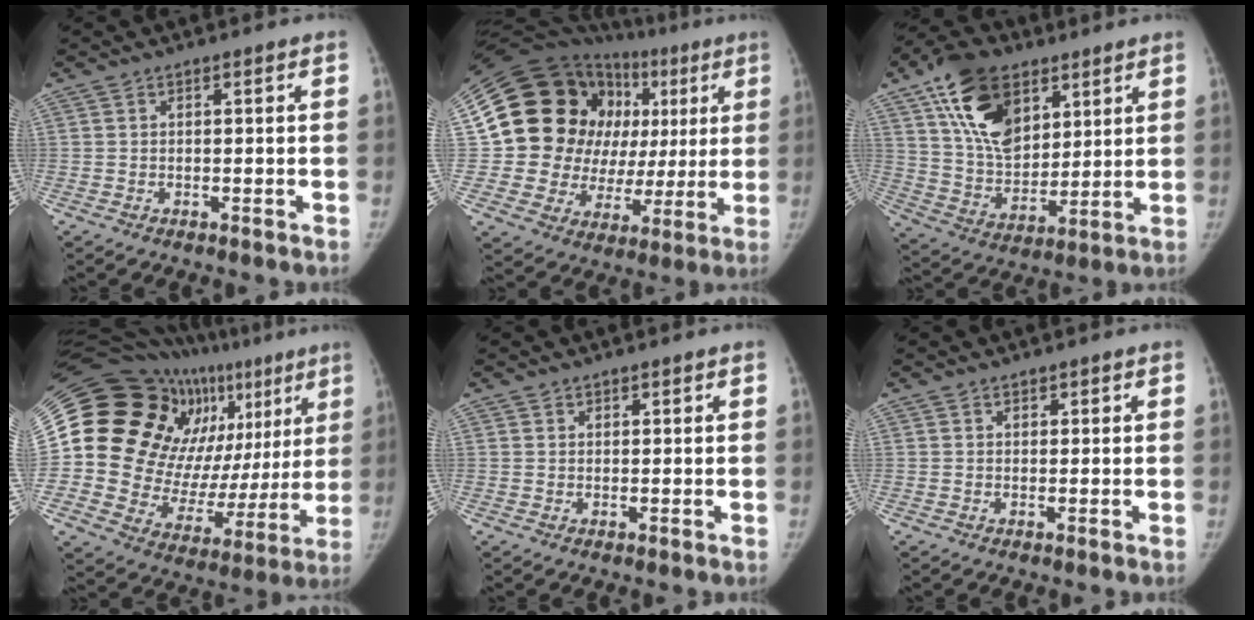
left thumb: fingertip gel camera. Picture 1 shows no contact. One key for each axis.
{"total": 27.0, "fx": 5.6, "fy": 20.7, "fz": 16.4, "tx": -0.179, "ty": 0.038, "tz": 0.103}
{"total": 18.9, "fx": 9.4, "fy": 11.7, "fz": 11.6, "tx": -0.172, "ty": -0.037, "tz": 0.171}
{"total": 33.0, "fx": 13.6, "fy": 19.5, "fz": 22.9, "tx": -0.308, "ty": 0.036, "tz": 0.236}
{"total": 1.1, "fx": 0.8, "fy": 0.8, "fz": 0.0, "tx": 0.018, "ty": -0.003, "tz": 0.006}
{"total": 1.2, "fx": 0.8, "fy": 0.9, "fz": 0.2, "tx": 0.015, "ty": -0.003, "tz": 0.008}